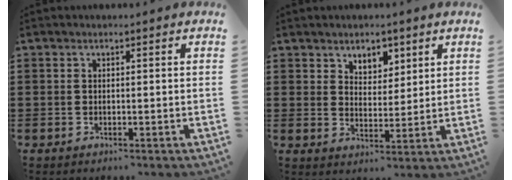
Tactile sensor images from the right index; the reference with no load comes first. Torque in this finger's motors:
{"motor_torque": [0.02, -0.01, 0.11, 0.01]}